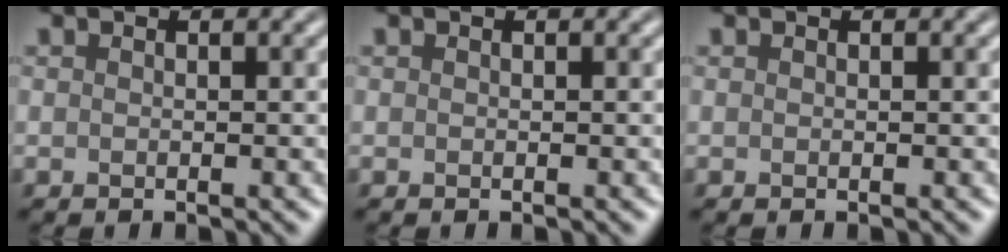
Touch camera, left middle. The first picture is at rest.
{"total": 0.0}
{"total": 0.0}